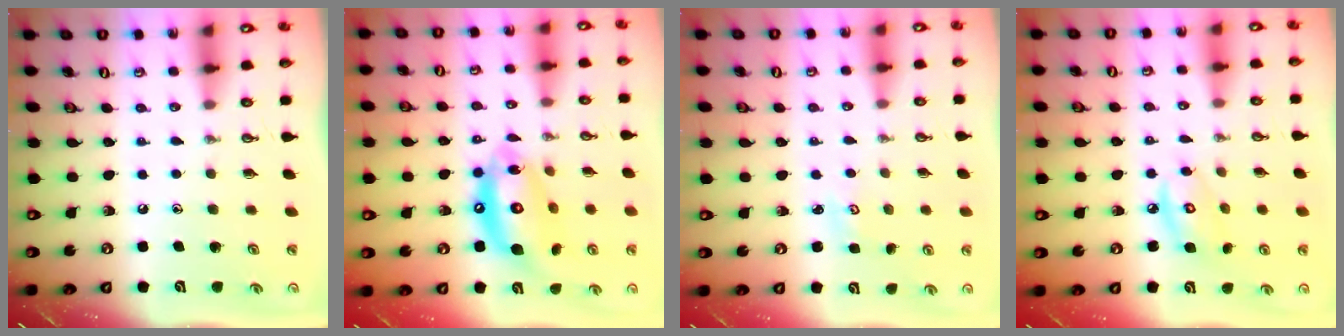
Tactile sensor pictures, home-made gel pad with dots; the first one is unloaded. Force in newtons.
{"total": 16.0, "press": 15.9, "slide": 1.9}
{"total": 2.0, "press": 2.0, "slide": 0.3}
{"total": 6.9, "press": 6.9, "slide": 0.4}